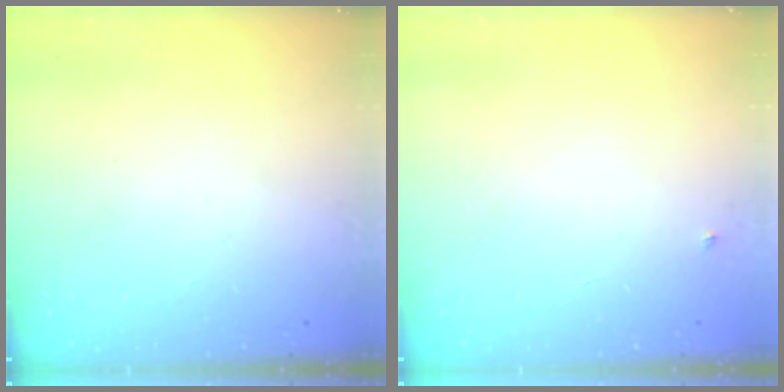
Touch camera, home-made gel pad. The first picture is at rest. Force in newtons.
{"total": 2.7, "press": 2.7, "slide": 0.4}